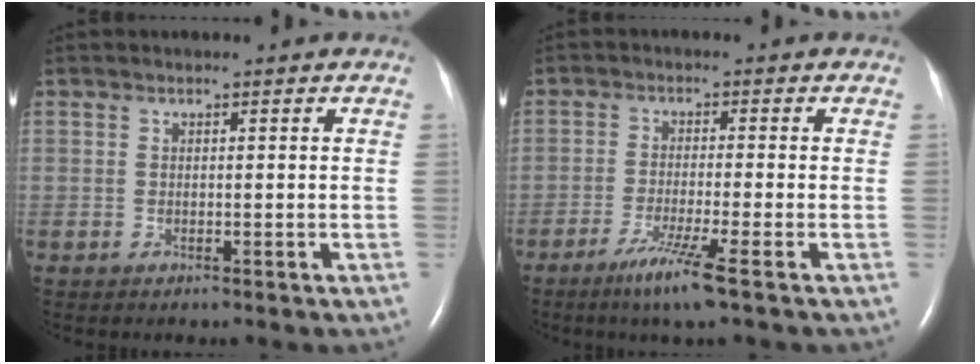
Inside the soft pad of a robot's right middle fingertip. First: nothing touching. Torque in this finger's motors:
{"motor_torque": [0.71, -0.46, 0.22, 0.05]}